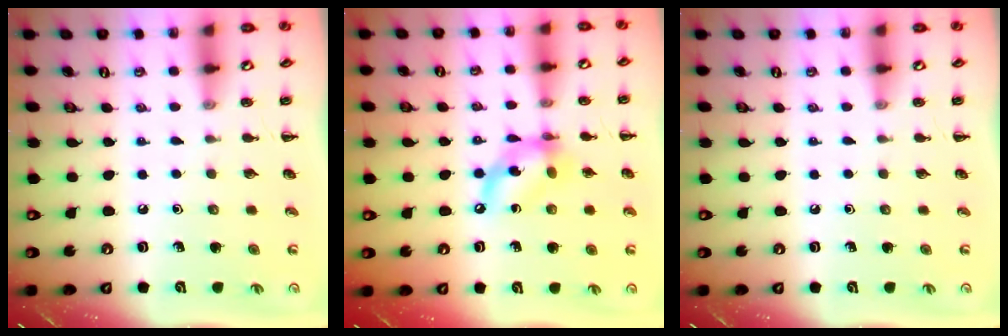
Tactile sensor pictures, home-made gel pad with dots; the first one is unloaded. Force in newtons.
{"total": 12.3, "press": 12.0, "slide": 2.9}
{"total": 0.0}